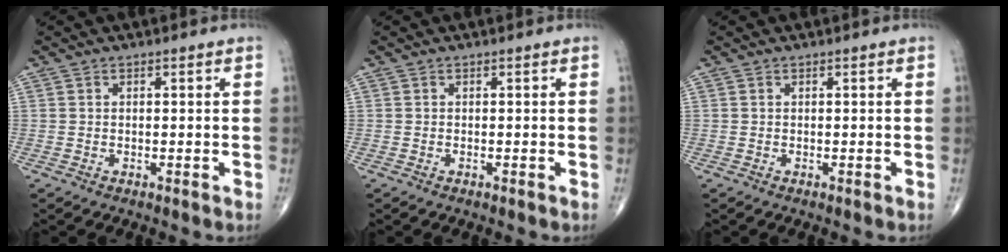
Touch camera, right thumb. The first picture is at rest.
{"total": 0.0}
{"total": 0.0}